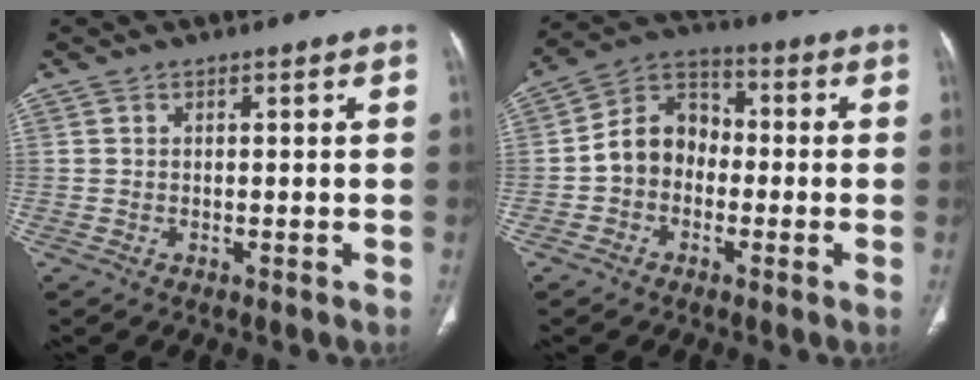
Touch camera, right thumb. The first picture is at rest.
{"total": 9.1, "force": [-1.5, 7.4, 4.9], "torque": [-0.061, 0.038, -0.044]}